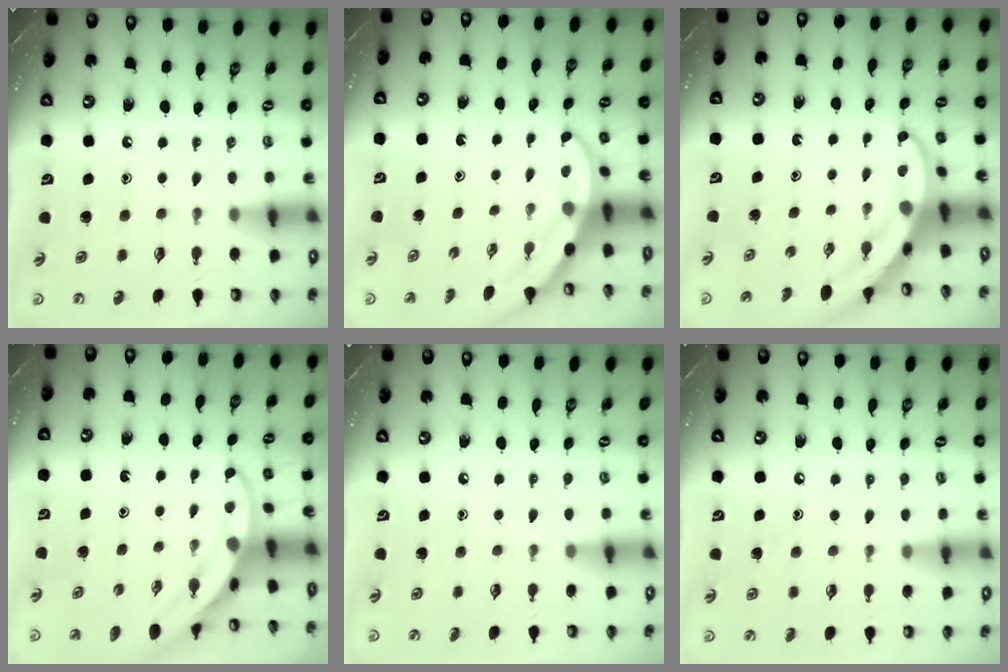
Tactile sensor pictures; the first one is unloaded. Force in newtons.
{"total": 3.6, "press": 3.6, "slide": 0.2}
{"total": 4.0, "press": 3.9, "slide": 0.6}
{"total": 3.6, "press": 3.6, "slide": 0.1}
{"total": 2.3, "press": 2.3, "slide": 0.3}
{"total": 6.3, "press": 6.3, "slide": 0.3}